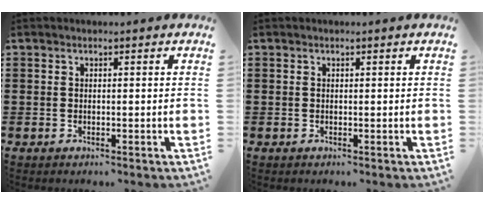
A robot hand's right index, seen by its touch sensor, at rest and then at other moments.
{"total": 0.0}